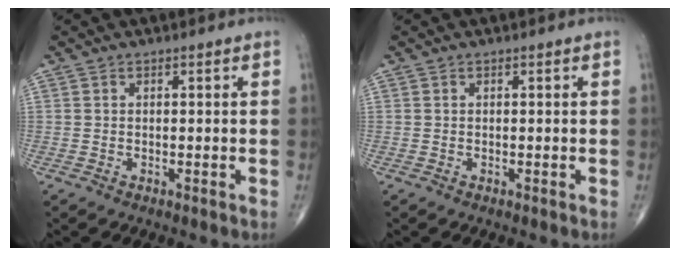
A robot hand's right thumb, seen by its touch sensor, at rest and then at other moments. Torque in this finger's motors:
{"motor_torque": [0.00, 0.00, 0.00, 0.00, 0.00]}